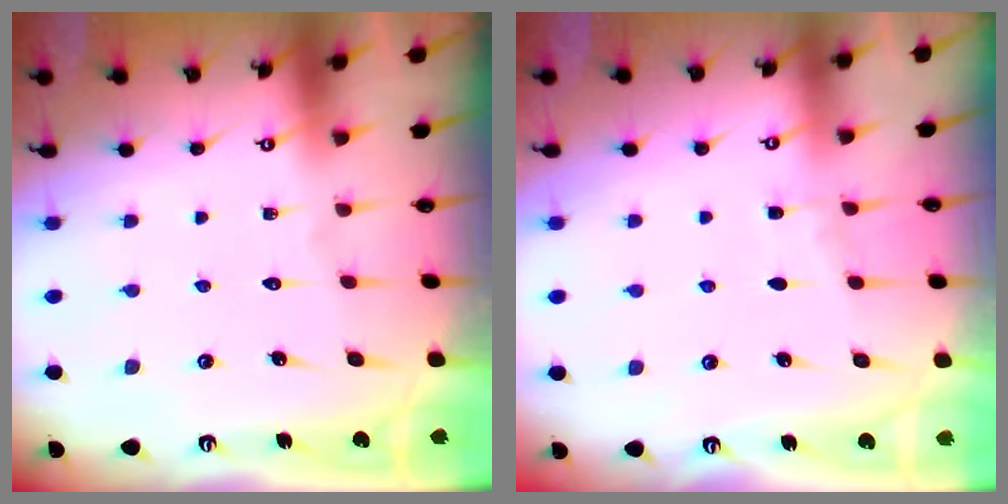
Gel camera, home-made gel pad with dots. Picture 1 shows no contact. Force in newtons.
{"total": 4.0, "press": 4.0, "slide": 0.5}